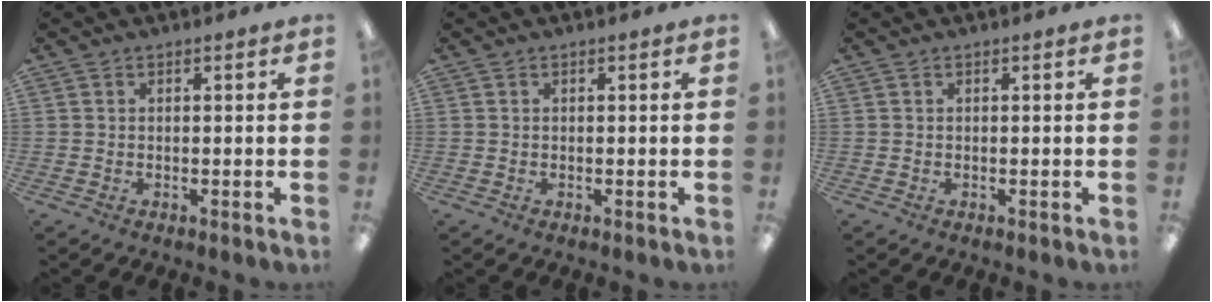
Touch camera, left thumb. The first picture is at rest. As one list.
[{"total": 0.0}, {"total": 0.0}]